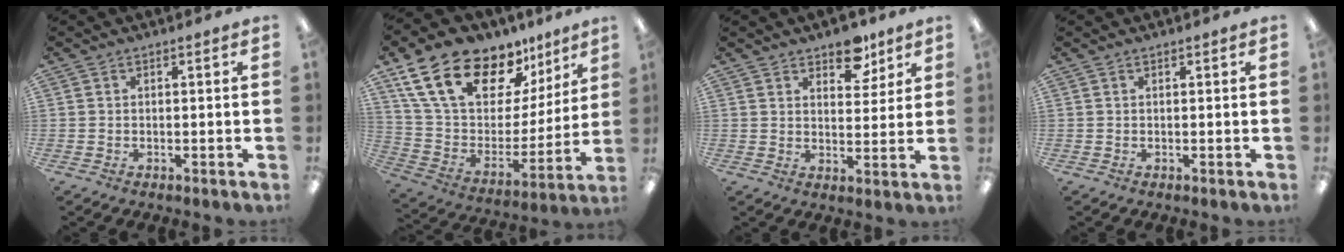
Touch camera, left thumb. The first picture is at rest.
{"total": 22.1, "force": [15.3, 11.2, 11.4], "torque": [-0.207, -0.094, 0.281]}
{"total": 7.8, "force": [5.8, 4.1, 3.2], "torque": [-0.024, -0.032, 0.099]}
{"total": 0.0}